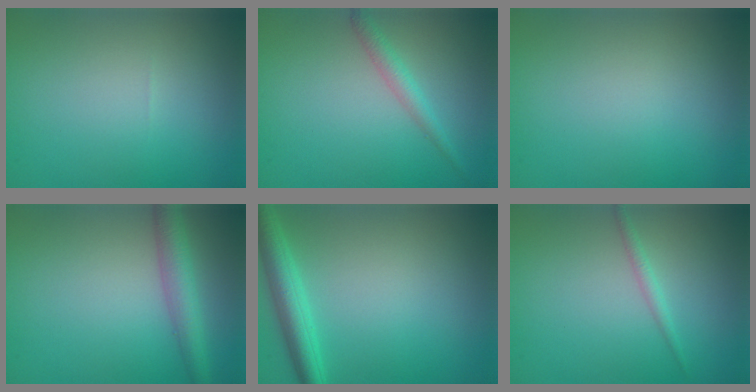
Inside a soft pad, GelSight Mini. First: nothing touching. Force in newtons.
{"total": 1.8, "press": 1.8, "slide": 0.0}
{"total": 0.0}
{"total": 3.5, "press": 3.5, "slide": 0.1}
{"total": 3.6, "press": 3.6, "slide": 0.1}
{"total": 1.1, "press": 1.1, "slide": 0.0}